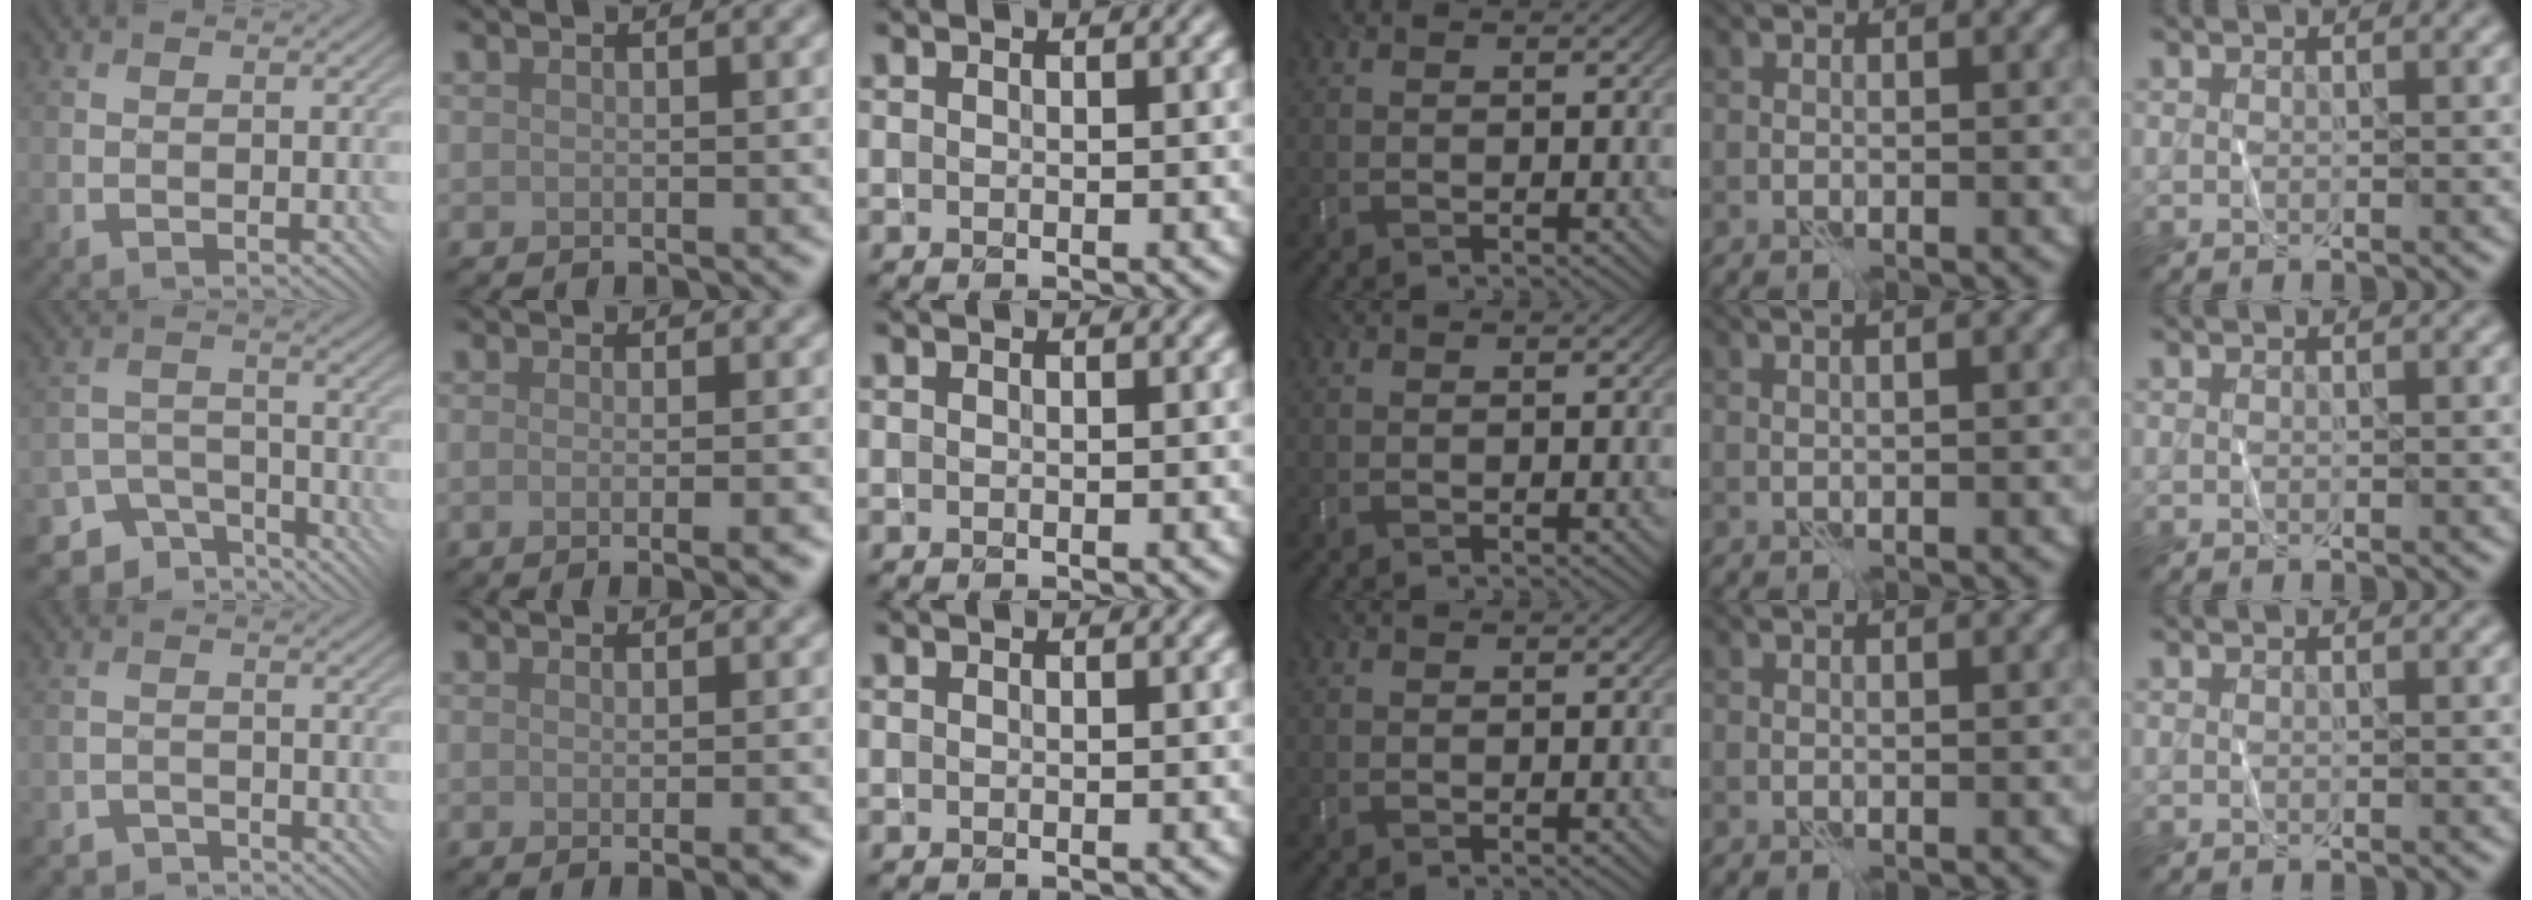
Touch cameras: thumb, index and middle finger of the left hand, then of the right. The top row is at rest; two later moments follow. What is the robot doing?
{"motion": "fold", "object": "shorts"}